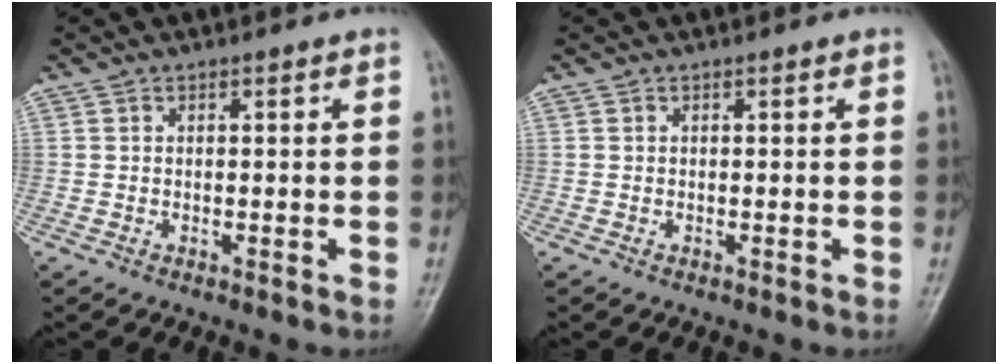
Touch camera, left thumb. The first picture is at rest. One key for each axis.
{"total": 0.0}